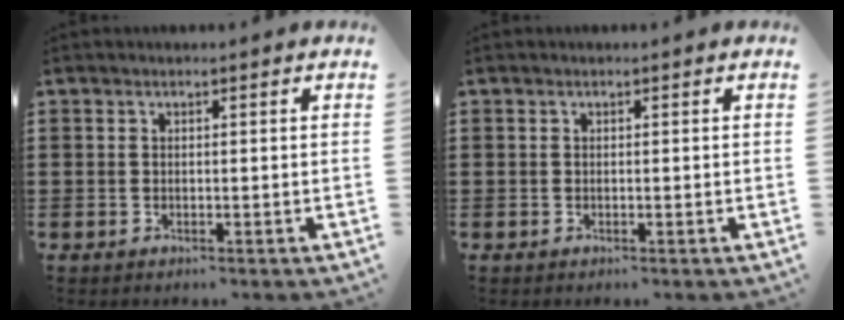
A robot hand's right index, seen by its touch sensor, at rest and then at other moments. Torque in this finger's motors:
{"motor_torque": [0.12, 0.13, 0.00, 0.01]}